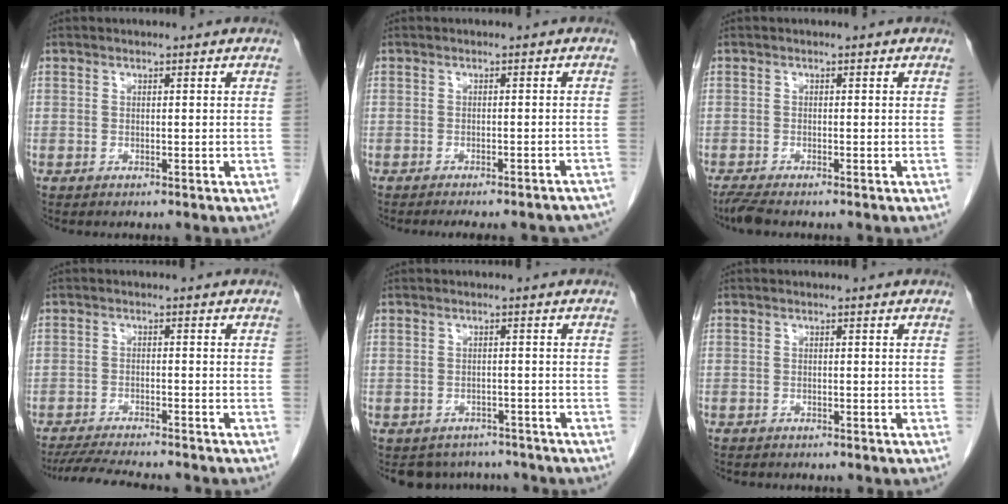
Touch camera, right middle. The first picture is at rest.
{"total": 13.2, "force": [-12.1, 2.7, 4.5], "torque": [-0.059, 0.000, -0.128]}
{"total": 2.3, "force": [-2.0, 0.1, 1.2], "torque": [-0.032, -0.009, -0.039]}
{"total": 10.4, "force": [-9.4, 0.9, 4.4], "torque": [-0.068, -0.014, -0.142]}
{"total": 6.0, "force": [-5.4, 2.5, 0.0], "torque": [0.010, 0.011, -0.068]}
{"total": 2.2, "force": [-1.9, 0.8, 0.8], "torque": [-0.018, -0.004, -0.022]}